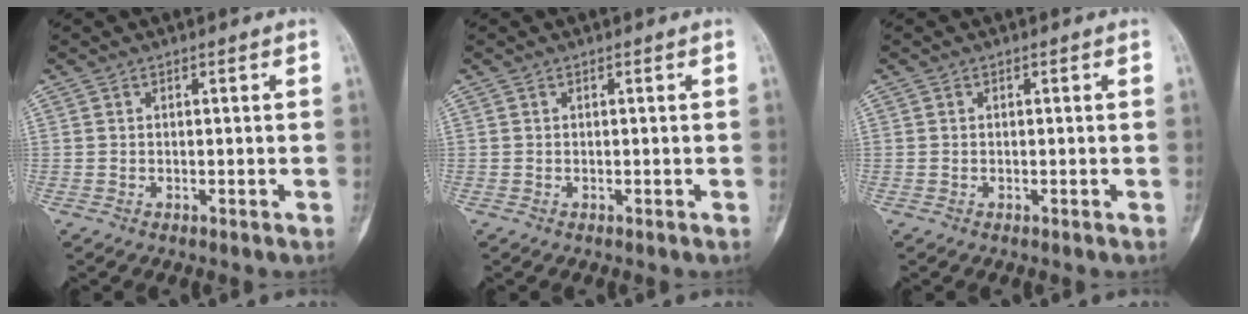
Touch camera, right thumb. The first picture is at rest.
{"total": 0.0}
{"total": 0.0}